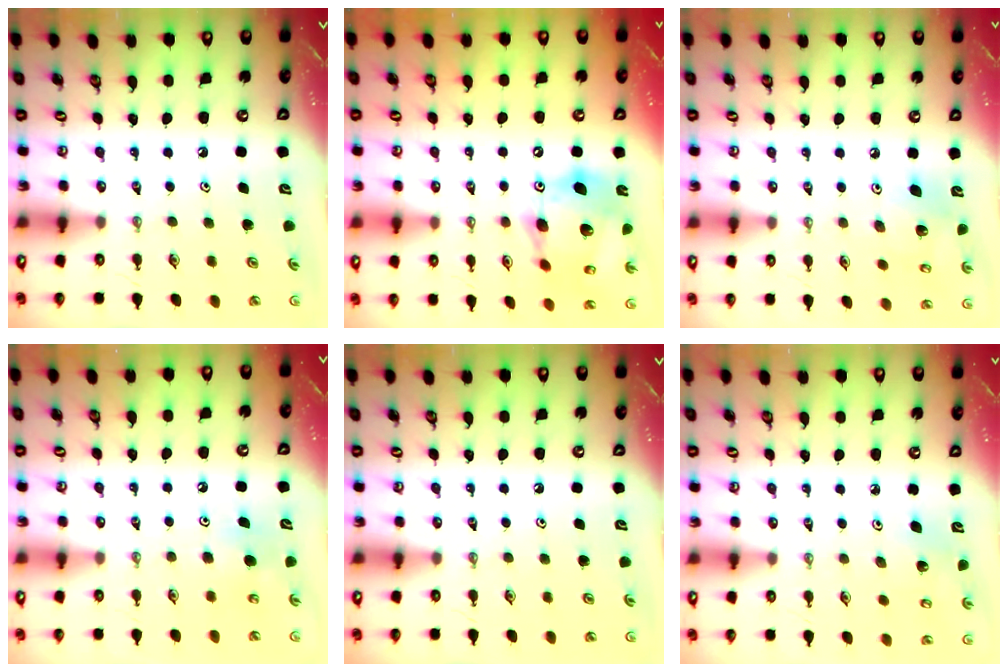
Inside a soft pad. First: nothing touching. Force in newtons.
{"total": 16.9, "press": 16.9, "slide": 1.7}
{"total": 8.7, "press": 8.5, "slide": 1.9}
{"total": 4.8, "press": 4.8, "slide": 0.5}
{"total": 0.0}
{"total": 3.5, "press": 3.1, "slide": 1.8}